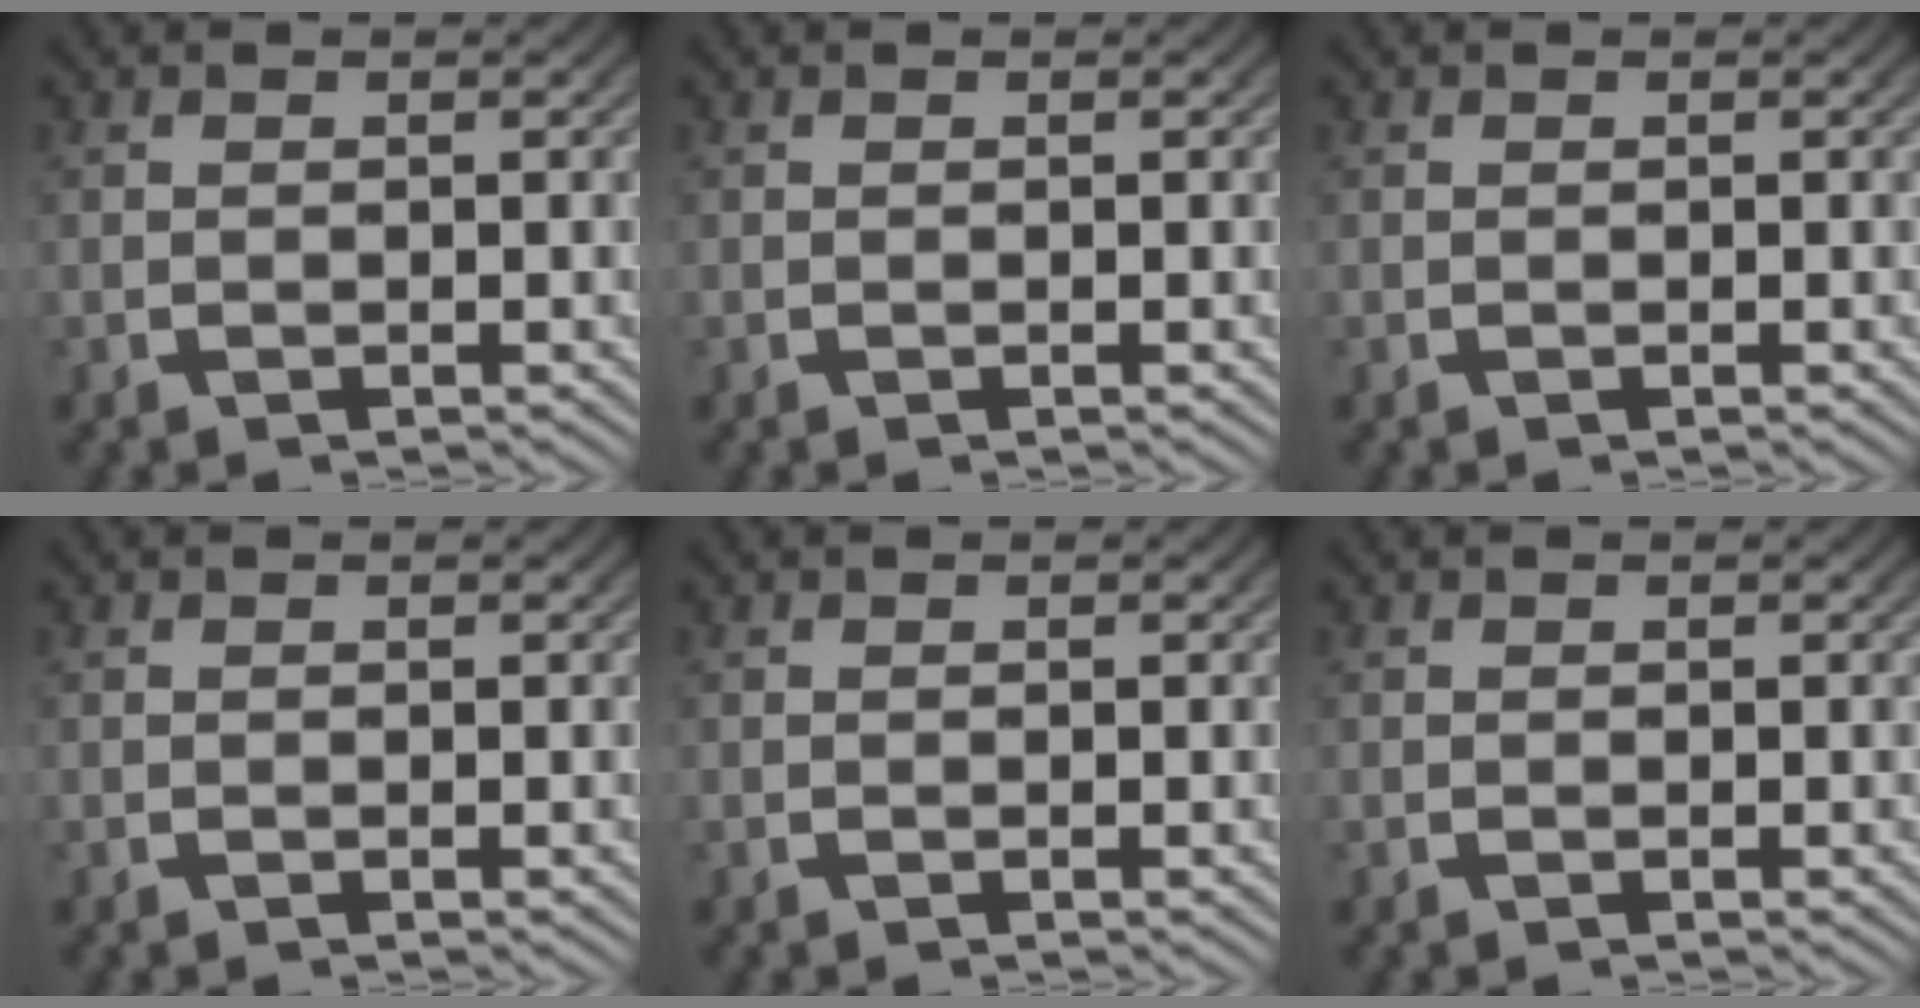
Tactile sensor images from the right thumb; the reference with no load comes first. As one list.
[{"total": 0.0}, {"total": 0.0}, {"total": 0.0}, {"total": 0.0}, {"total": 0.0}]